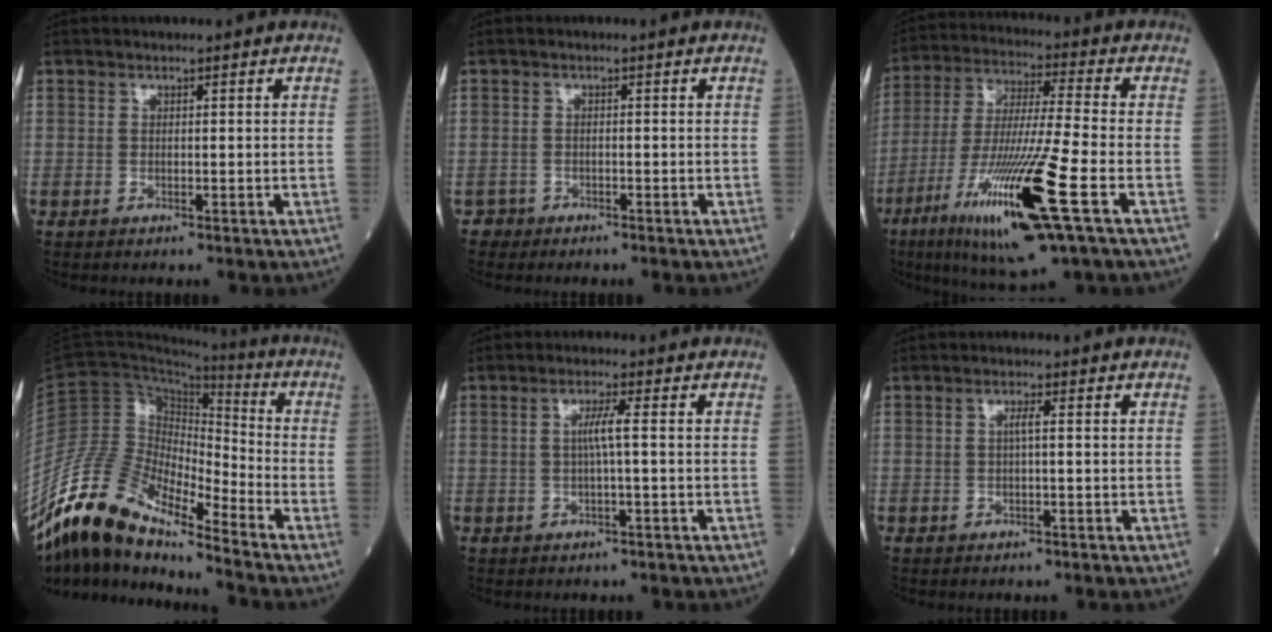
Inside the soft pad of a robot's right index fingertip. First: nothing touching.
{"total": 1.5, "force": [-1.1, 0.8, -0.6], "torque": [0.008, 0.005, -0.023]}
{"total": 18.9, "force": [-7.9, 0.5, 17.2], "torque": [-0.354, -0.040, -0.142]}
{"total": 14.4, "force": [-11.8, 3.7, 7.3], "torque": [-0.146, 0.035, -0.222]}
{"total": 2.7, "force": [0.1, -0.5, 2.6], "torque": [-0.050, 0.002, 0.000]}
{"total": 1.3, "force": [0.1, 0.0, 1.3], "torque": [-0.026, 0.002, 0.001]}